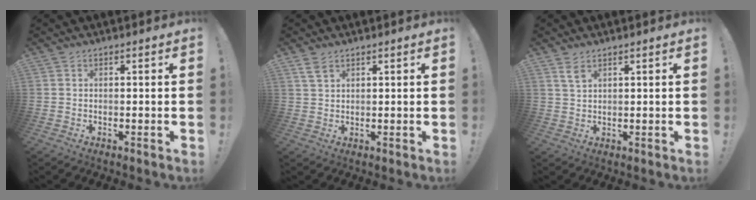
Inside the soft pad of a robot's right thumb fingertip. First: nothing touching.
{"total": 3.4, "force": [2.3, 1.6, 1.9], "torque": [-0.033, -0.009, 0.044]}
{"total": 3.6, "force": [2.2, 1.7, 2.3], "torque": [-0.034, -0.010, 0.040]}